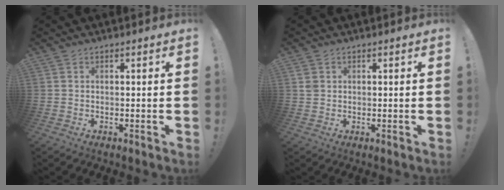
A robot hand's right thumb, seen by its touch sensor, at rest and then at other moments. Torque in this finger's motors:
{"motor_torque": [-0.05, 0.68, 0.12, -0.05, -0.03]}